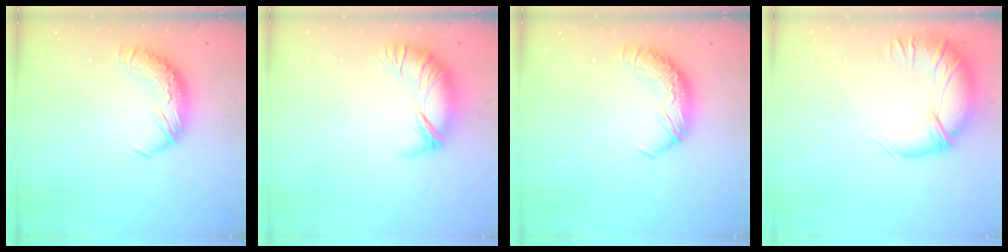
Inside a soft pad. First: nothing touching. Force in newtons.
{"total": 3.1, "press": 2.3, "slide": 2.0}
{"total": 0.0}
{"total": 2.9, "press": 0.2, "slide": 2.9}